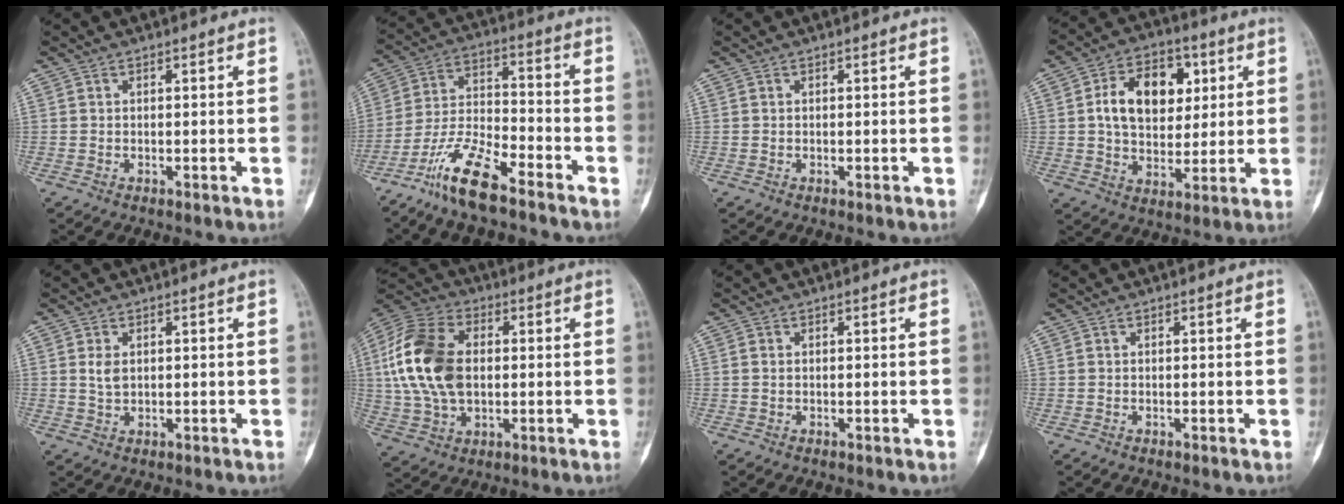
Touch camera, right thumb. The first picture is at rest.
{"total": 12.6, "force": [-9.1, 3.5, 7.9], "torque": [-0.158, 0.059, -0.179]}
{"total": 0.0}
{"total": 14.7, "force": [3.3, 10.0, 10.2], "torque": [-0.126, 0.003, 0.053]}
{"total": 2.6, "force": [0.5, 1.8, 1.9], "torque": [-0.027, -0.002, 0.012]}
{"total": 18.4, "force": [1.3, 11.9, 14.0], "torque": [-0.277, 0.013, 0.022]}
{"total": 0.7, "force": [0.0, 0.5, 0.5], "torque": [-0.008, 0.000, -0.001]}
{"total": 0.0}